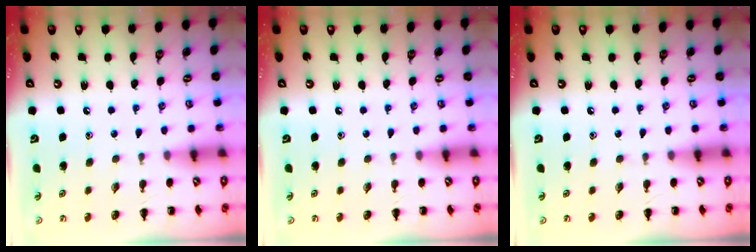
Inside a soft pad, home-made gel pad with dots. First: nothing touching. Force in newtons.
{"total": 0.0}
{"total": 0.0}